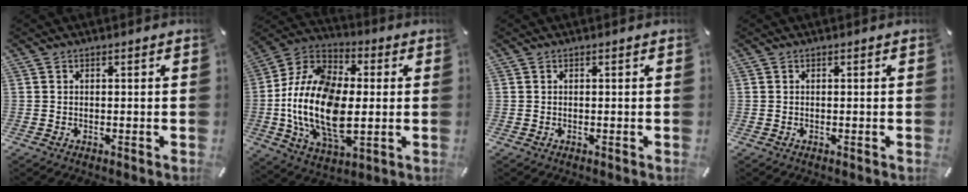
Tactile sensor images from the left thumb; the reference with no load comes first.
{"total": 20.4, "force": [-2.6, 12.7, 15.7], "torque": [-0.362, -0.003, -0.049]}
{"total": 0.0}
{"total": 0.0}